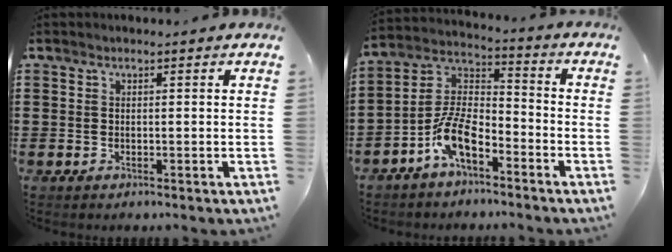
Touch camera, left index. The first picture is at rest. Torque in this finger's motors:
{"motor_torque": [1.47, 0.67, 0.45, 0.18]}